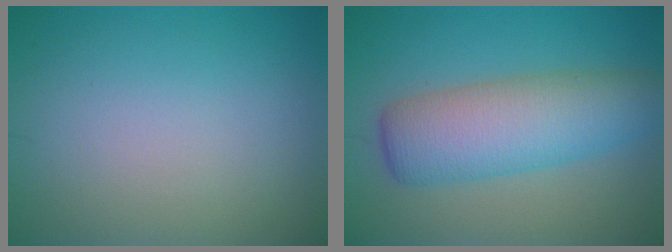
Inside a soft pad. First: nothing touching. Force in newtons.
{"total": 7.0, "press": 7.0, "slide": 0.2}